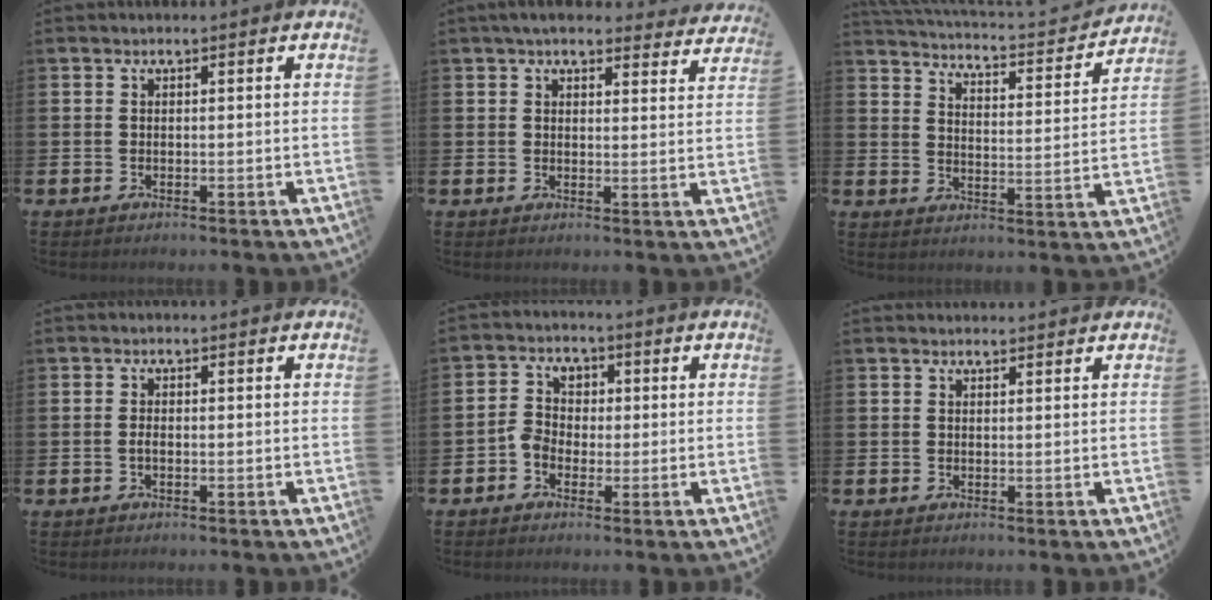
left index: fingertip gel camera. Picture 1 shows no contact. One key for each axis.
{"total": 4.5, "fx": 4.2, "fy": 1.3, "fz": 1.2, "tx": -0.021, "ty": -0.017, "tz": 0.074}
{"total": 3.7, "fx": 3.6, "fy": 0.3, "fz": 0.6, "tx": -0.024, "ty": -0.044, "tz": 0.053}
{"total": 1.0, "fx": -0.3, "fy": 0.4, "fz": 0.8, "tx": -0.015, "ty": -0.001, "tz": -0.007}
{"total": 3.7, "fx": -0.7, "fy": 3.2, "fz": 1.8, "tx": -0.039, "ty": 0.015, "tz": -0.017}
{"total": 1.2, "fx": 1.1, "fy": 0.3, "fz": 0.1, "tx": 0.017, "ty": -0.006, "tz": 0.017}